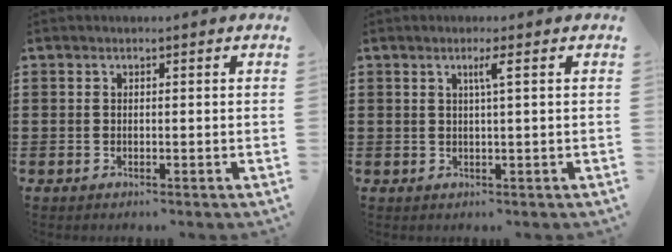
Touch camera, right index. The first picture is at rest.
{"total": 2.1, "force": [0.7, -0.3, 2.0], "torque": [-0.038, -0.003, 0.009]}